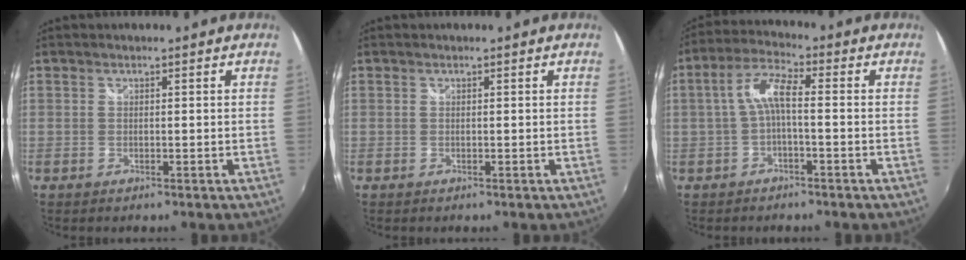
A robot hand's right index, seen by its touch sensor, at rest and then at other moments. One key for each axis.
{"total": 0.0}
{"total": 5.7, "fx": -0.9, "fy": 1.5, "fz": 5.4, "tx": -0.117, "ty": 0.016, "tz": -0.018}